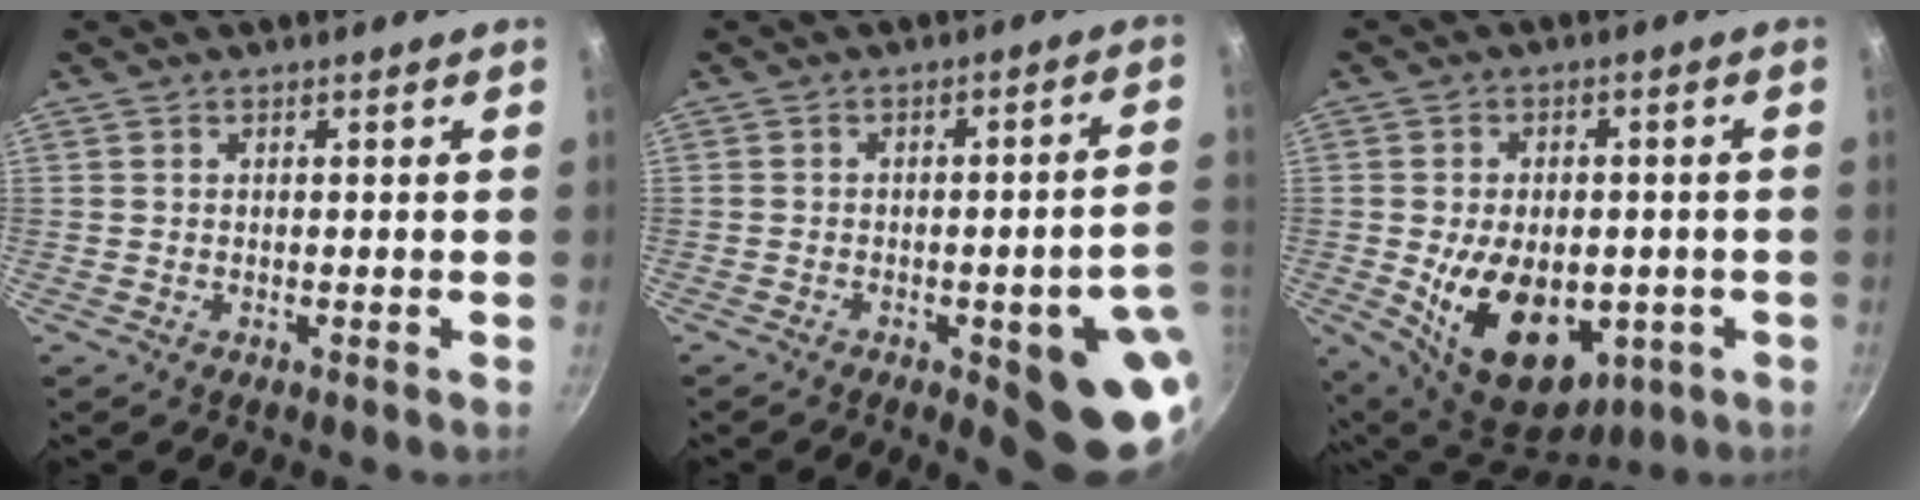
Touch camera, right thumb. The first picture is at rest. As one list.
[{"total": 14.8, "force": [-4.7, 4.0, 13.4], "torque": [-0.119, 0.024, -0.057]}, {"total": 18.1, "force": [-3.7, 11.7, 13.4], "torque": [-0.190, -0.007, -0.035]}]